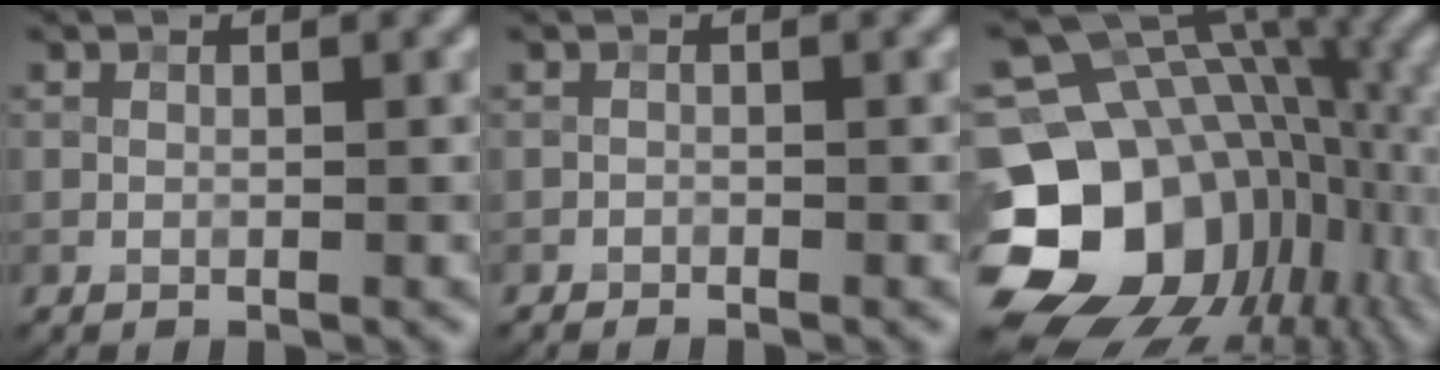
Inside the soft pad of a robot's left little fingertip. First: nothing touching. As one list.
[{"total": 0.6, "force": [-0.6, 0.0, -0.1], "torque": [0.005, 0.002, -0.013]}, {"total": 19.8, "force": [-4.8, 15.6, 11.2], "torque": [-0.206, -0.008, -0.067]}]